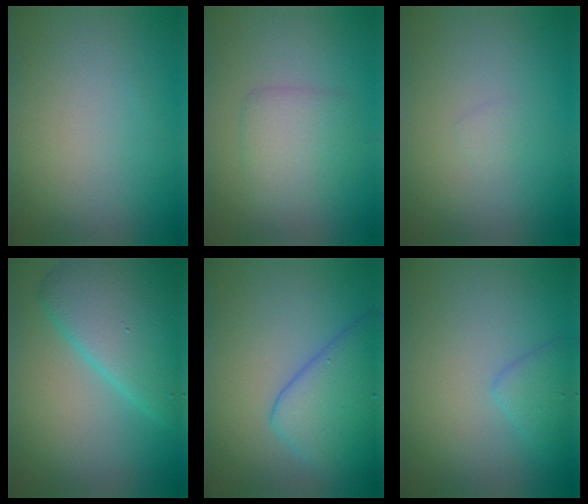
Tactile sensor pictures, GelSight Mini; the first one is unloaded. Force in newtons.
{"total": 2.7, "press": 2.7, "slide": 0.1}
{"total": 0.5, "press": 0.5, "slide": 0.0}
{"total": 7.1, "press": 7.1, "slide": 0.2}
{"total": 5.7, "press": 5.7, "slide": 0.3}
{"total": 1.8, "press": 1.8, "slide": 0.1}